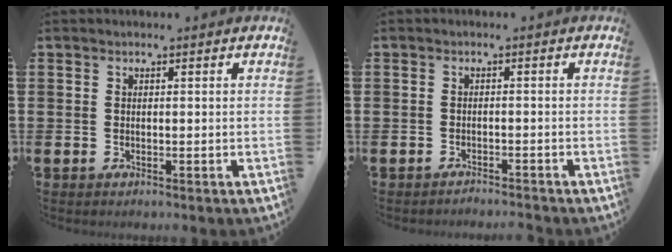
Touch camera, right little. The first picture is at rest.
{"total": 1.2, "force": [-1.2, -0.1, -0.1], "torque": [-0.001, 0.002, -0.025]}